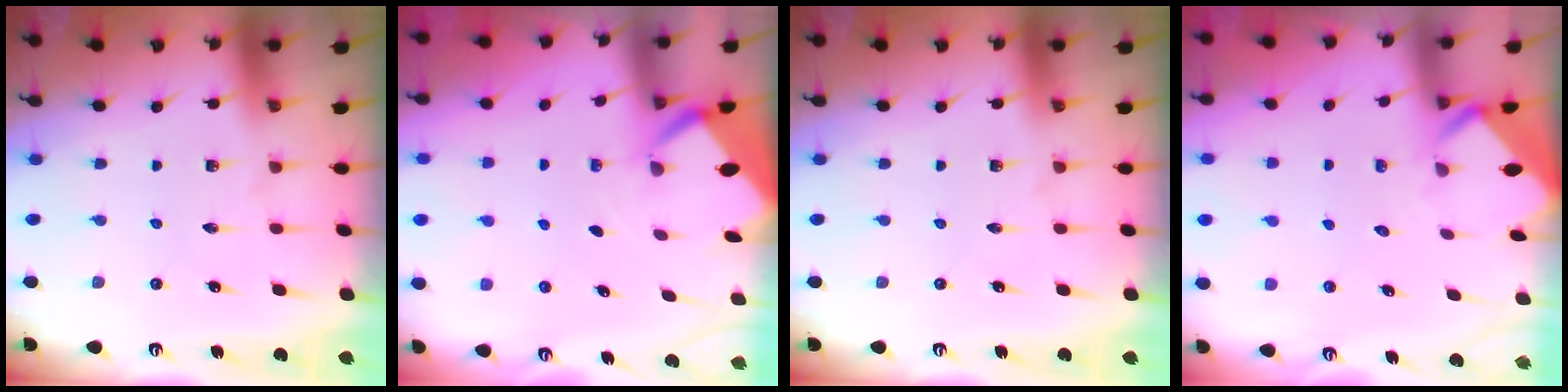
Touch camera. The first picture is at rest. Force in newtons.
{"total": 2.7, "press": 2.7, "slide": 0.2}
{"total": 0.0}
{"total": 2.6, "press": 2.6, "slide": 0.1}